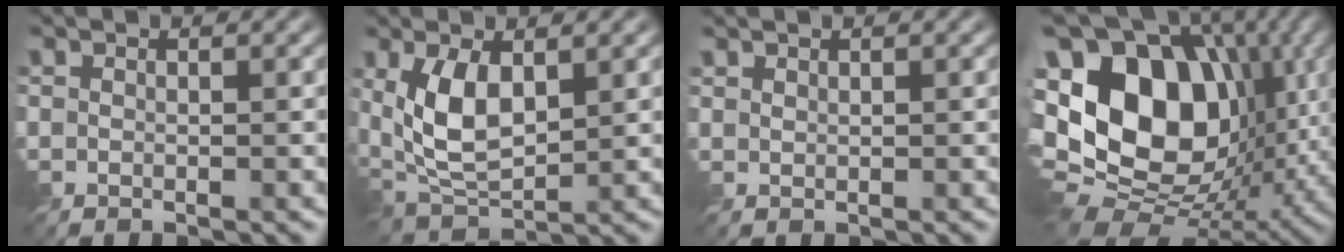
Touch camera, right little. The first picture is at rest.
{"total": 6.0, "force": [1.1, 2.9, 5.1], "torque": [-0.112, -0.005, 0.025]}
{"total": 0.6, "force": [0.6, 0.0, 0.1], "torque": [-0.006, 0.000, 0.013]}
{"total": 18.3, "force": [1.7, 12.9, 12.8], "torque": [-0.248, 0.006, 0.038]}